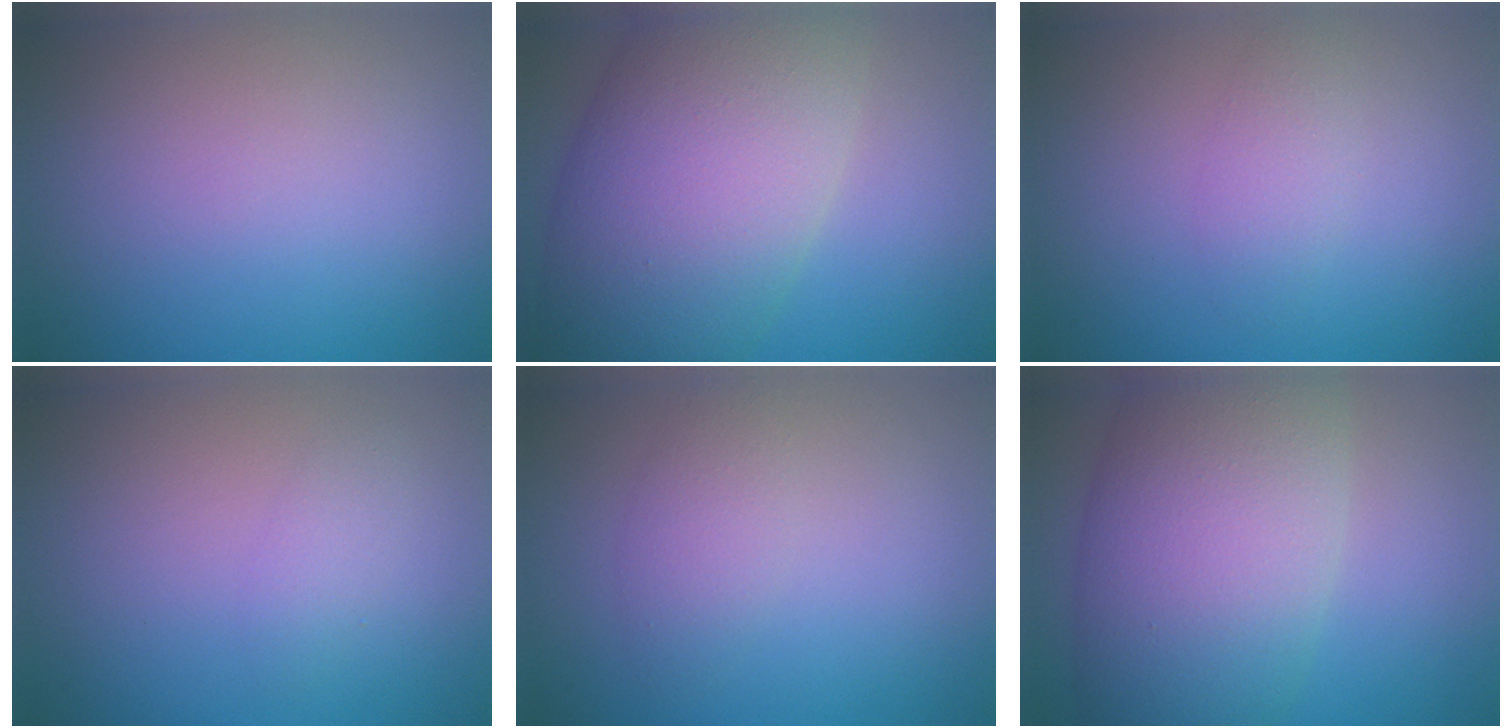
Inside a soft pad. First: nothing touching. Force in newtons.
{"total": 14.4, "press": 14.4, "slide": 0.6}
{"total": 1.8, "press": 1.8, "slide": 0.1}
{"total": 1.3, "press": 1.3, "slide": 0.1}
{"total": 2.1, "press": 2.1, "slide": 0.1}
{"total": 11.7, "press": 11.7, "slide": 0.4}